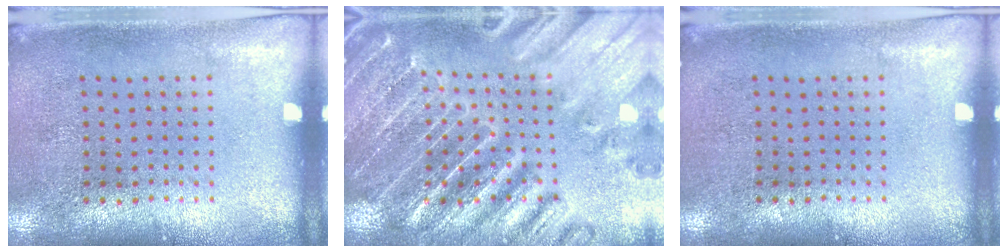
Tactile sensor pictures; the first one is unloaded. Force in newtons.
{"total": 3.7, "press": 3.6, "slide": 0.9}
{"total": 0.0}